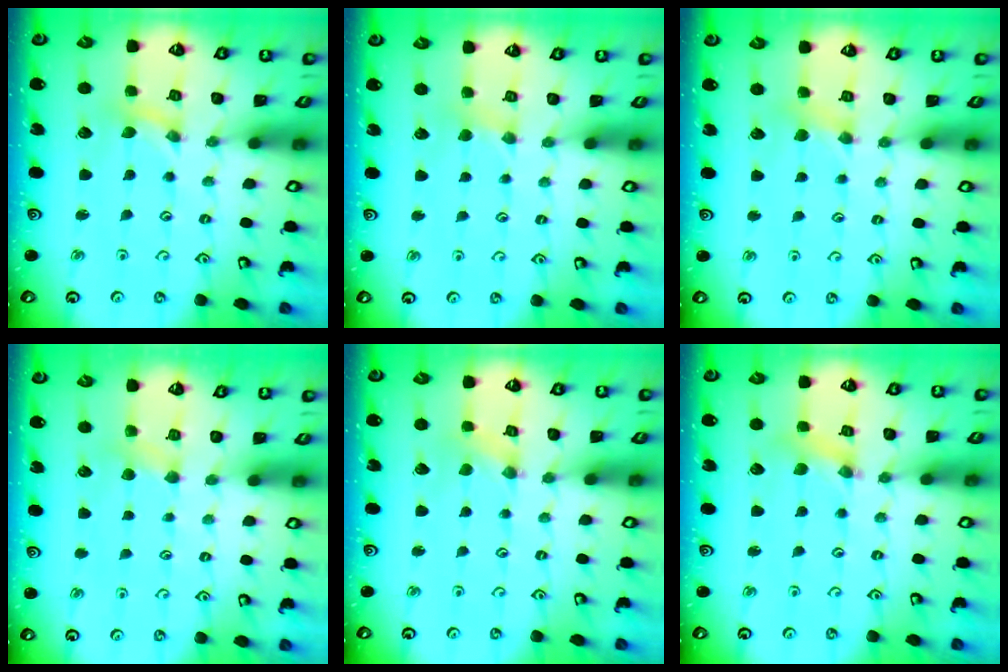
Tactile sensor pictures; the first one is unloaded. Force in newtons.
{"total": 3.0, "press": 2.9, "slide": 0.5}
{"total": 4.8, "press": 4.8, "slide": 0.5}
{"total": 2.9, "press": 2.8, "slide": 0.4}
{"total": 0.0}
{"total": 2.8, "press": 2.8, "slide": 0.4}